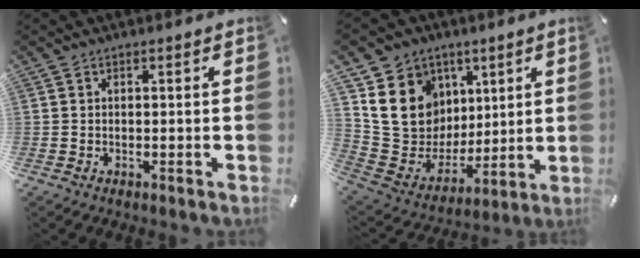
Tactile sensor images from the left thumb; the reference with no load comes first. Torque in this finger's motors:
{"motor_torque": [1.96, 1.94, 1.54, -1.23, 0.20]}